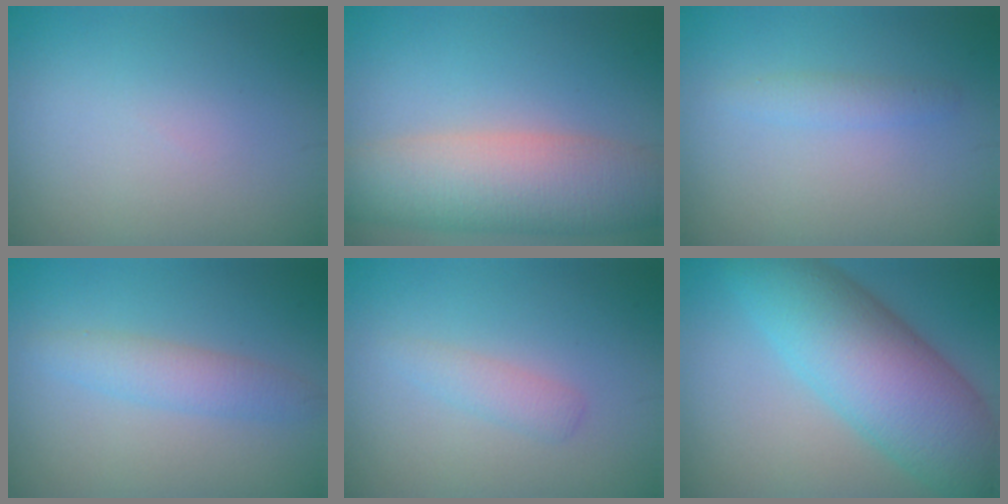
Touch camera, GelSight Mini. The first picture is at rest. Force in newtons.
{"total": 8.1, "press": 8.1, "slide": 0.7}
{"total": 1.3, "press": 1.3, "slide": 0.0}
{"total": 2.5, "press": 2.5, "slide": 0.1}
{"total": 1.4, "press": 1.4, "slide": 0.0}
{"total": 10.7, "press": 10.7, "slide": 0.2}